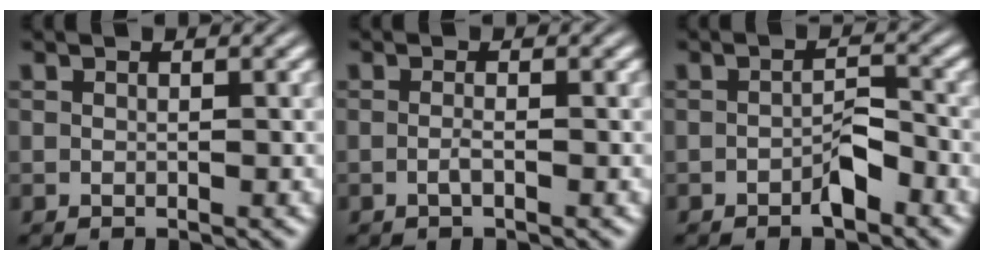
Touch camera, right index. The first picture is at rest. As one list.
[{"total": 1.1, "force": [-0.8, -0.4, 0.5], "torque": [-0.009, -0.005, -0.013]}, {"total": 1.8, "force": [-1.4, 0.0, 1.2], "torque": [-0.004, -0.003, -0.020]}]